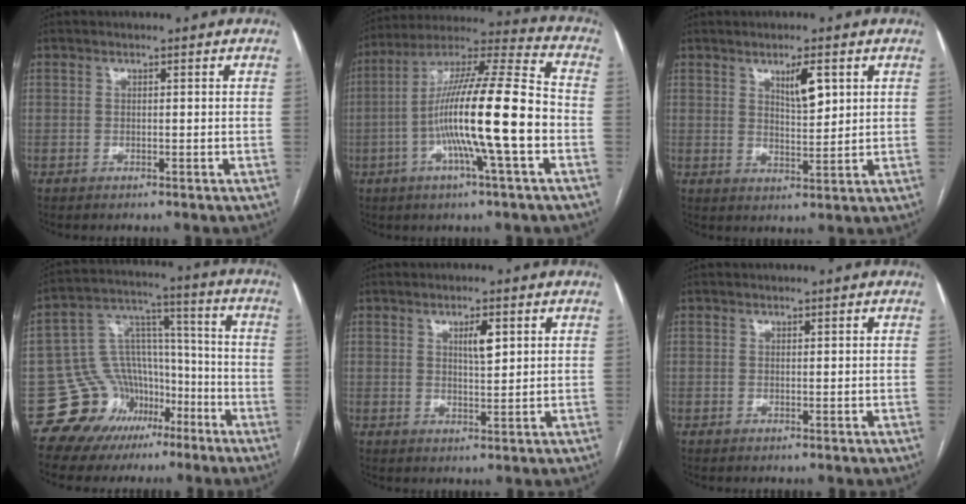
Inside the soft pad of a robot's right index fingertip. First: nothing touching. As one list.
[{"total": 18.5, "force": [-3.8, 0.4, 18.1], "torque": [-0.316, 0.005, -0.074]}, {"total": 4.7, "force": [2.3, 1.2, 4.0], "torque": [-0.069, -0.002, 0.044]}, {"total": 13.6, "force": [-6.9, 11.3, 3.4], "torque": [-0.047, 0.087, -0.097]}, {"total": 3.4, "force": [1.5, 0.8, 2.9], "torque": [-0.049, 0.000, 0.025]}, {"total": 0.0}]